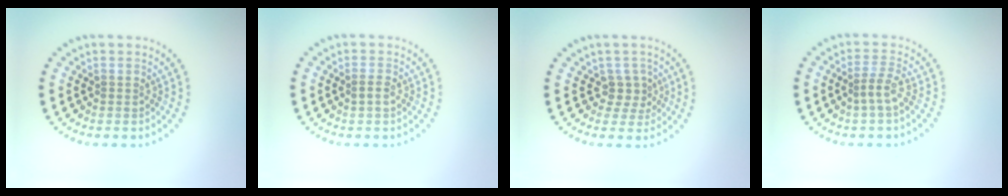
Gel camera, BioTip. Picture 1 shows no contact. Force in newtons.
{"total": 1.0, "press": 1.0, "slide": 0.3}
{"total": 2.0, "press": 1.5, "slide": 1.3}
{"total": 1.9, "press": 1.4, "slide": 1.3}